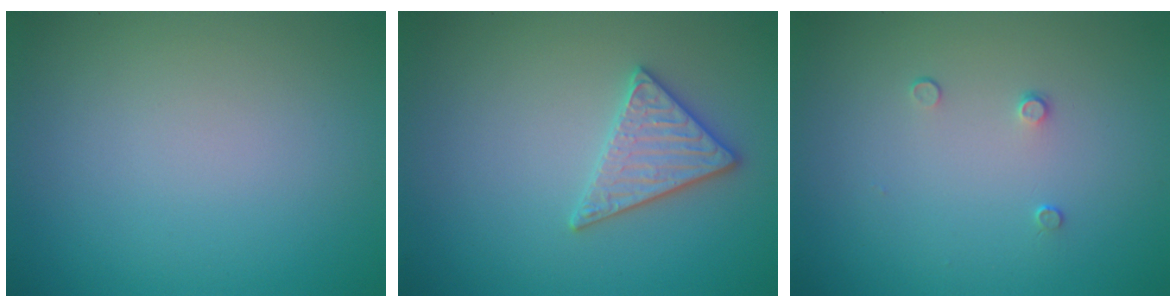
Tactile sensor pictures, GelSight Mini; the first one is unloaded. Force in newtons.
{"total": 2.8, "press": 2.7, "slide": 0.7}
{"total": 0.8, "press": 0.4, "slide": 0.6}